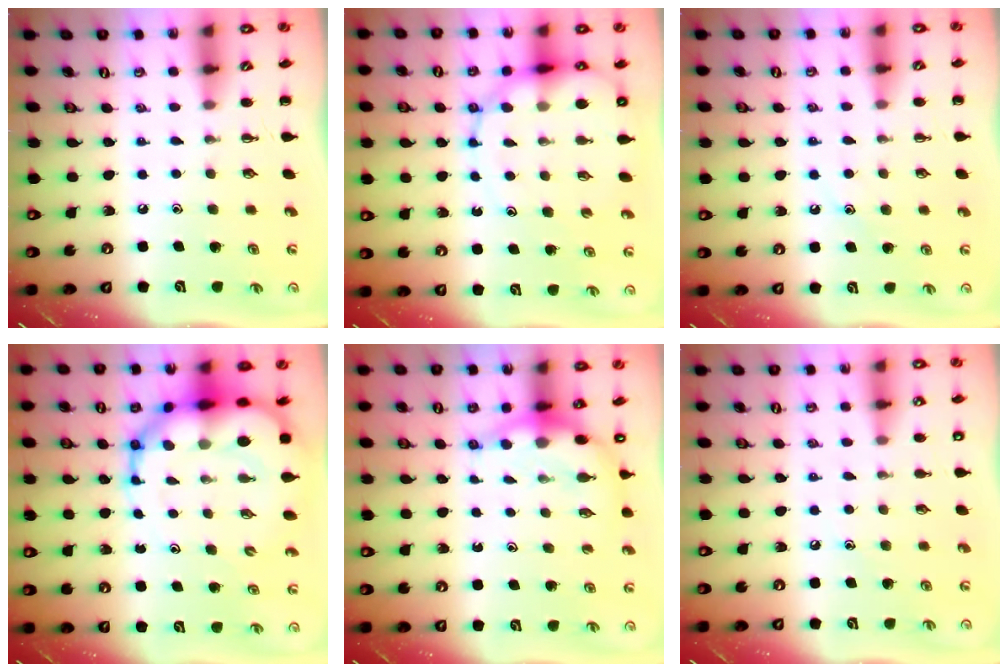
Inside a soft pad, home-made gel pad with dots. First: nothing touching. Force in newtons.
{"total": 13.8, "press": 13.3, "slide": 3.9}
{"total": 7.7, "press": 7.6, "slide": 1.2}
{"total": 15.1, "press": 14.6, "slide": 3.9}
{"total": 7.0, "press": 6.9, "slide": 1.6}
{"total": 5.7, "press": 5.5, "slide": 1.5}